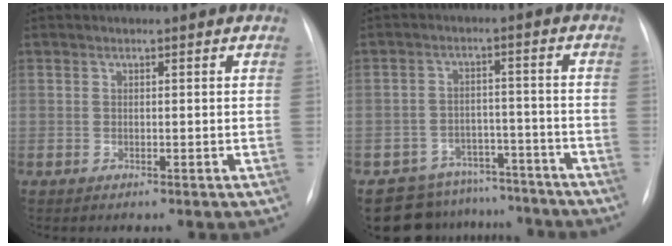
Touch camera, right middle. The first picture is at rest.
{"total": 10.2, "force": [-8.9, 4.9, -0.5], "torque": [0.017, 0.037, -0.119]}